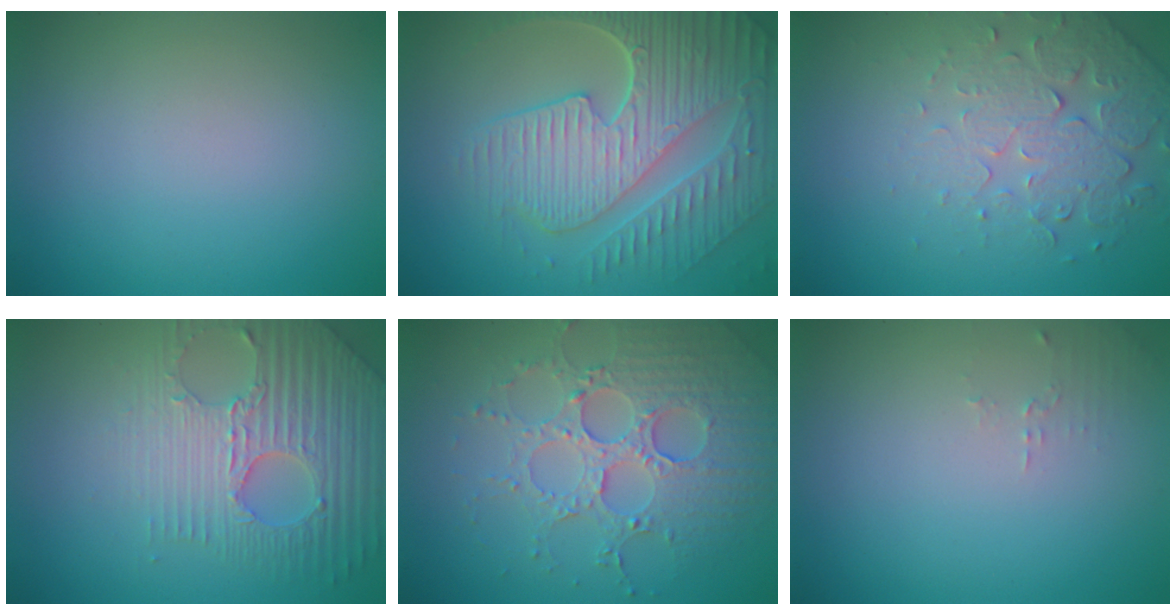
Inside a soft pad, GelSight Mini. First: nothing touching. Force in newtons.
{"total": 9.3, "press": 6.3, "slide": 6.8}
{"total": 5.1, "press": 3.6, "slide": 3.6}
{"total": 6.1, "press": 4.9, "slide": 3.7}
{"total": 5.1, "press": 4.5, "slide": 2.3}
{"total": 0.9, "press": 0.9, "slide": 0.3}